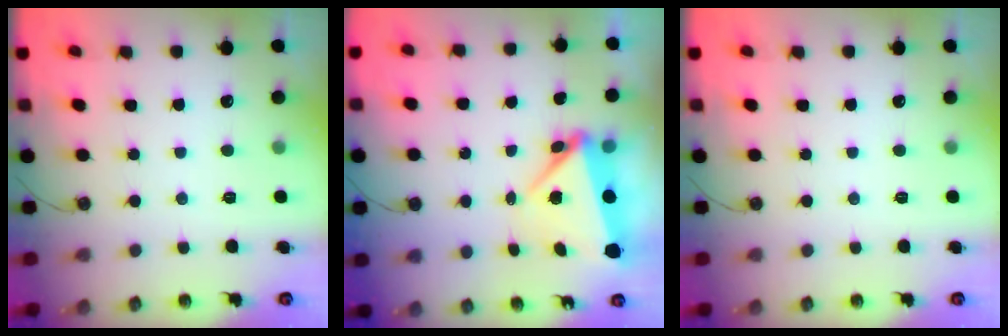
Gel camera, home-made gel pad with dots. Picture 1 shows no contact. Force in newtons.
{"total": 7.2, "press": 7.1, "slide": 1.0}
{"total": 0.0}